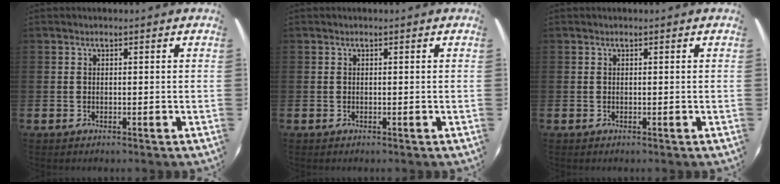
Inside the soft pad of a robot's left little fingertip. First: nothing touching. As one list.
[{"total": 0.0}, {"total": 0.0}]